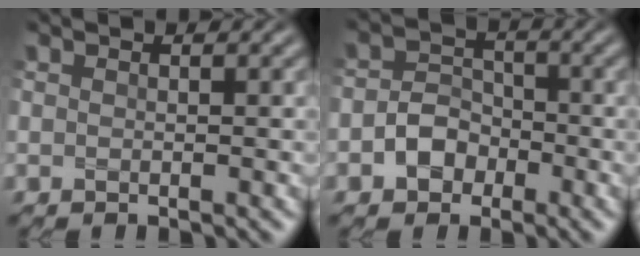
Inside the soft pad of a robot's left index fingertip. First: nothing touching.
{"total": 3.1, "force": [-1.3, 2.4, 1.3], "torque": [-0.018, 0.007, -0.026]}